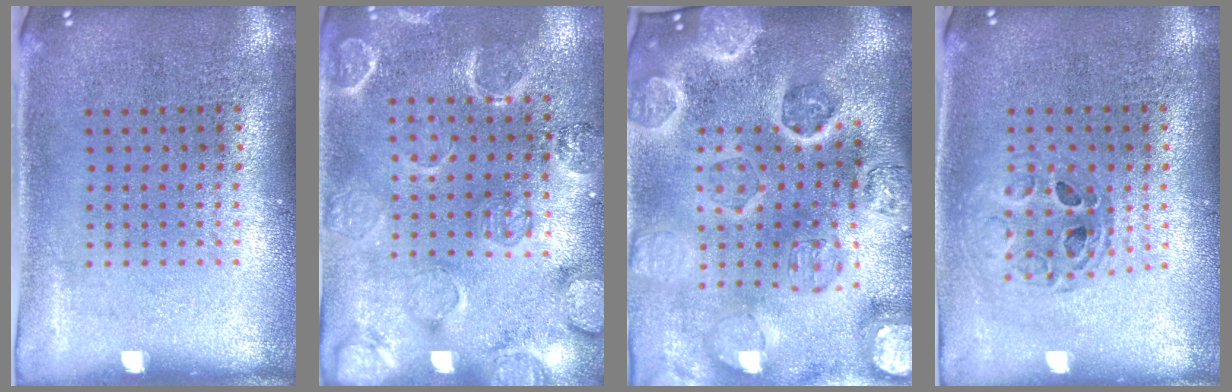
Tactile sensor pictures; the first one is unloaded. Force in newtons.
{"total": 2.4, "press": 2.3, "slide": 0.8}
{"total": 5.4, "press": 4.6, "slide": 2.7}
{"total": 0.8, "press": 0.7, "slide": 0.2}